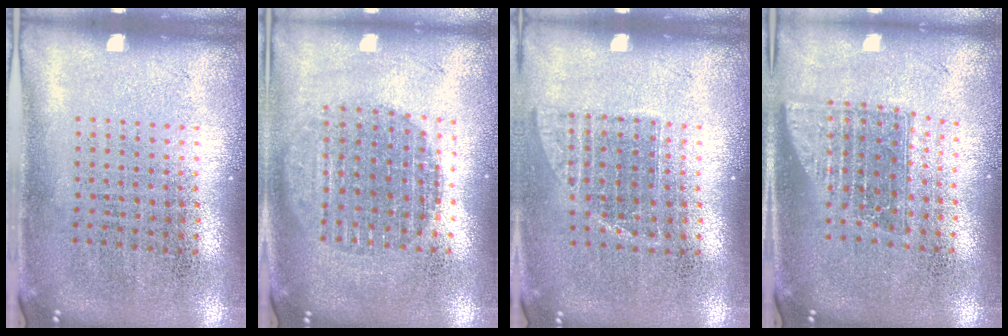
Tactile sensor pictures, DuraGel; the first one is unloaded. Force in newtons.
{"total": 1.7, "press": 1.4, "slide": 0.9}
{"total": 0.9, "press": 0.8, "slide": 0.3}
{"total": 1.5, "press": 1.2, "slide": 1.0}